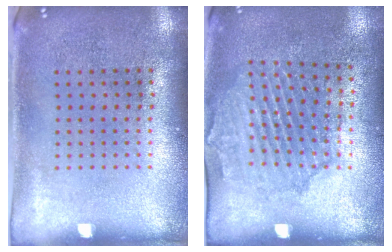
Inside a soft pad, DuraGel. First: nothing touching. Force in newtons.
{"total": 1.6, "press": 1.6, "slide": 0.4}